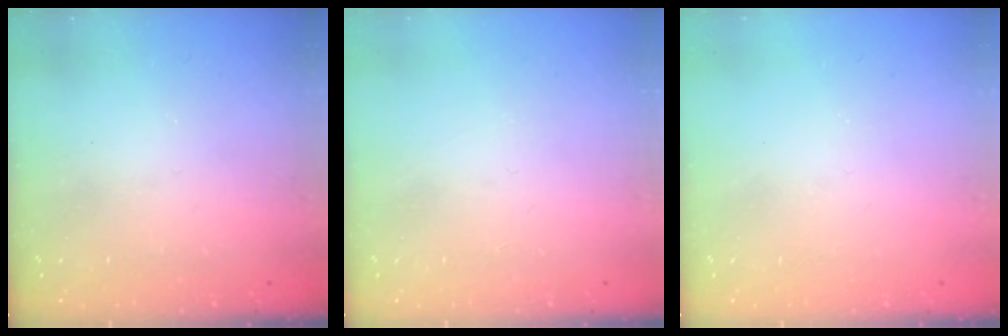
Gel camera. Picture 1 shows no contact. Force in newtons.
{"total": 0.0}
{"total": 0.0}